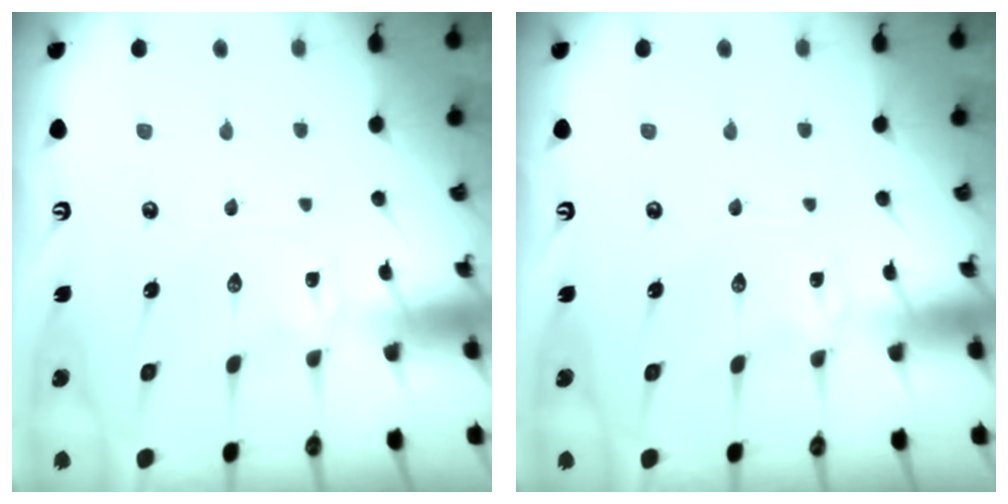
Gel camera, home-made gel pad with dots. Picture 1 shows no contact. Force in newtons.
{"total": 0.0}